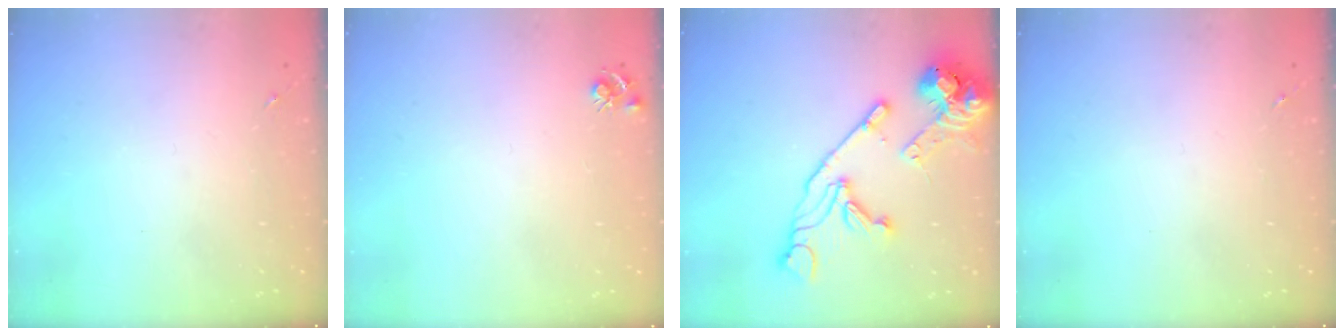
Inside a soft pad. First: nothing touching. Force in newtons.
{"total": 4.8, "press": 4.7, "slide": 0.7}
{"total": 18.4, "press": 18.2, "slide": 2.3}
{"total": 0.0}